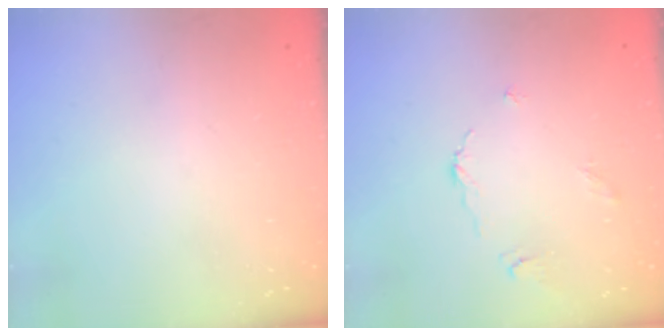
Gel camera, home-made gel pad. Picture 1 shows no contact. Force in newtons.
{"total": 2.2, "press": 2.2, "slide": 0.4}